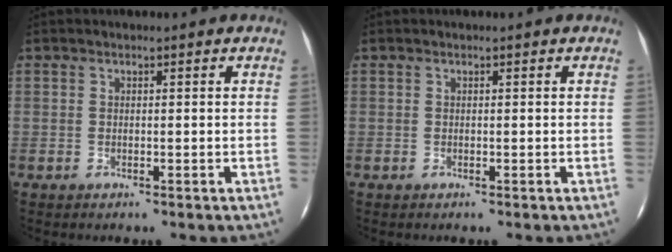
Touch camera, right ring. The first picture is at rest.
{"total": 0.0}